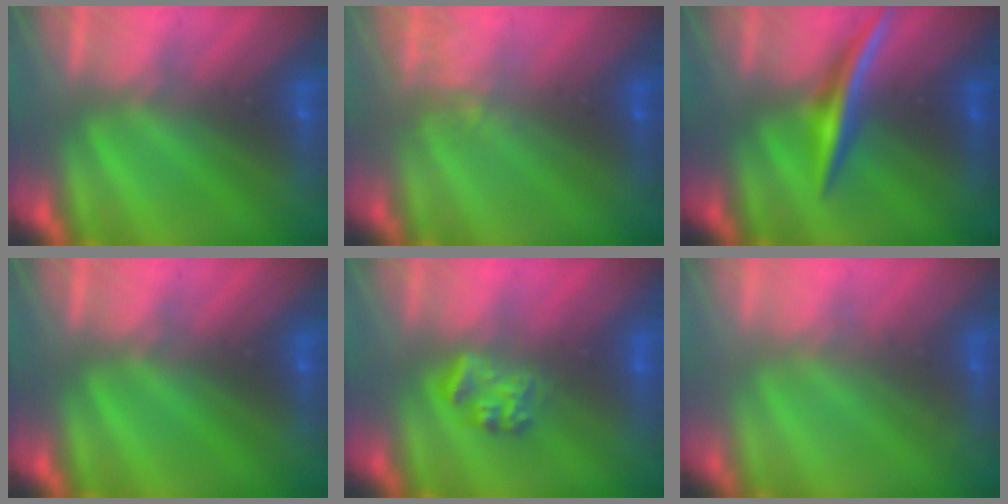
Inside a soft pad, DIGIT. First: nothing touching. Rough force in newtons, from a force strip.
{"total": 1.7}
{"total": 1.9}
{"total": 0.0}
{"total": 2.3}
{"total": 2.4}